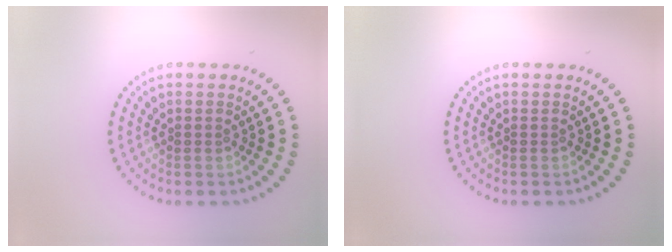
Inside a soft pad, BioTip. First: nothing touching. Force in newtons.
{"total": 0.0}